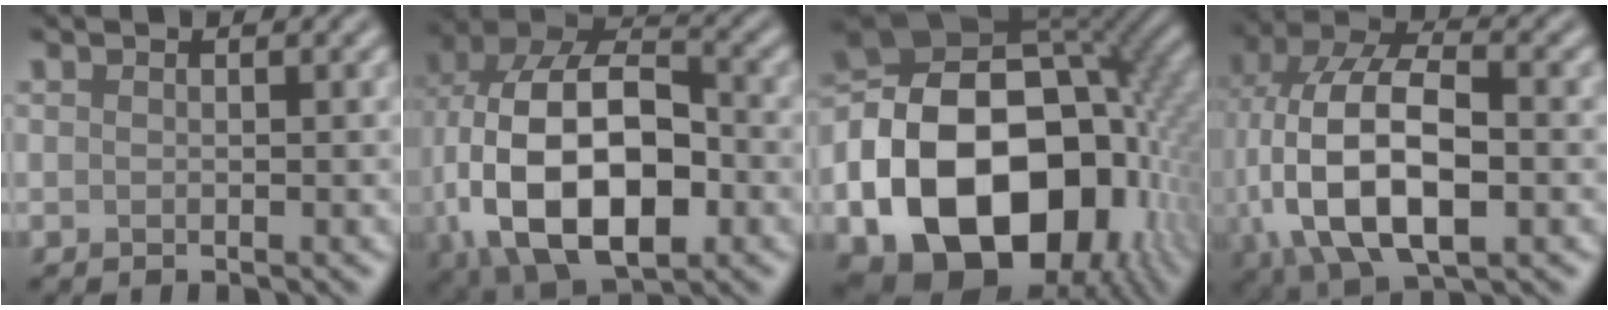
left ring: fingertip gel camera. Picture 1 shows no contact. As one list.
[{"total": 16.1, "force": [-3.0, 9.6, 12.6], "torque": [-0.237, -0.009, -0.055]}, {"total": 21.2, "force": [-6.1, 14.9, 13.8], "torque": [-0.267, -0.016, -0.093]}, {"total": 13.5, "force": [-1.7, 7.2, 11.3], "torque": [-0.226, 0.005, -0.033]}]